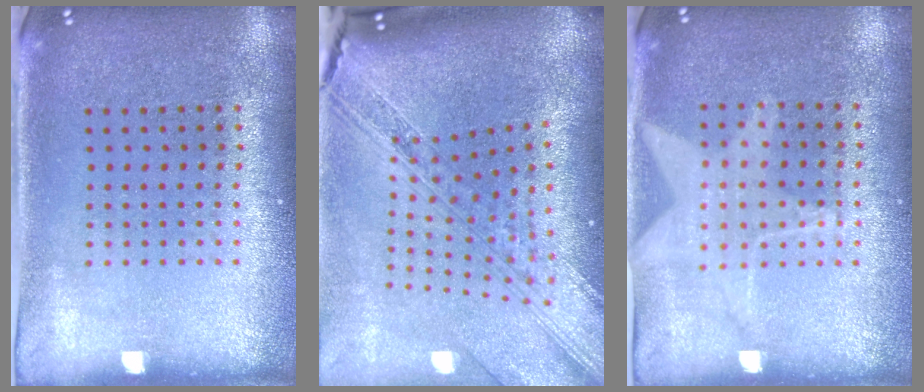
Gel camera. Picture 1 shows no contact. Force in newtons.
{"total": 4.0, "press": 3.0, "slide": 2.8}
{"total": 1.0, "press": 0.9, "slide": 0.4}